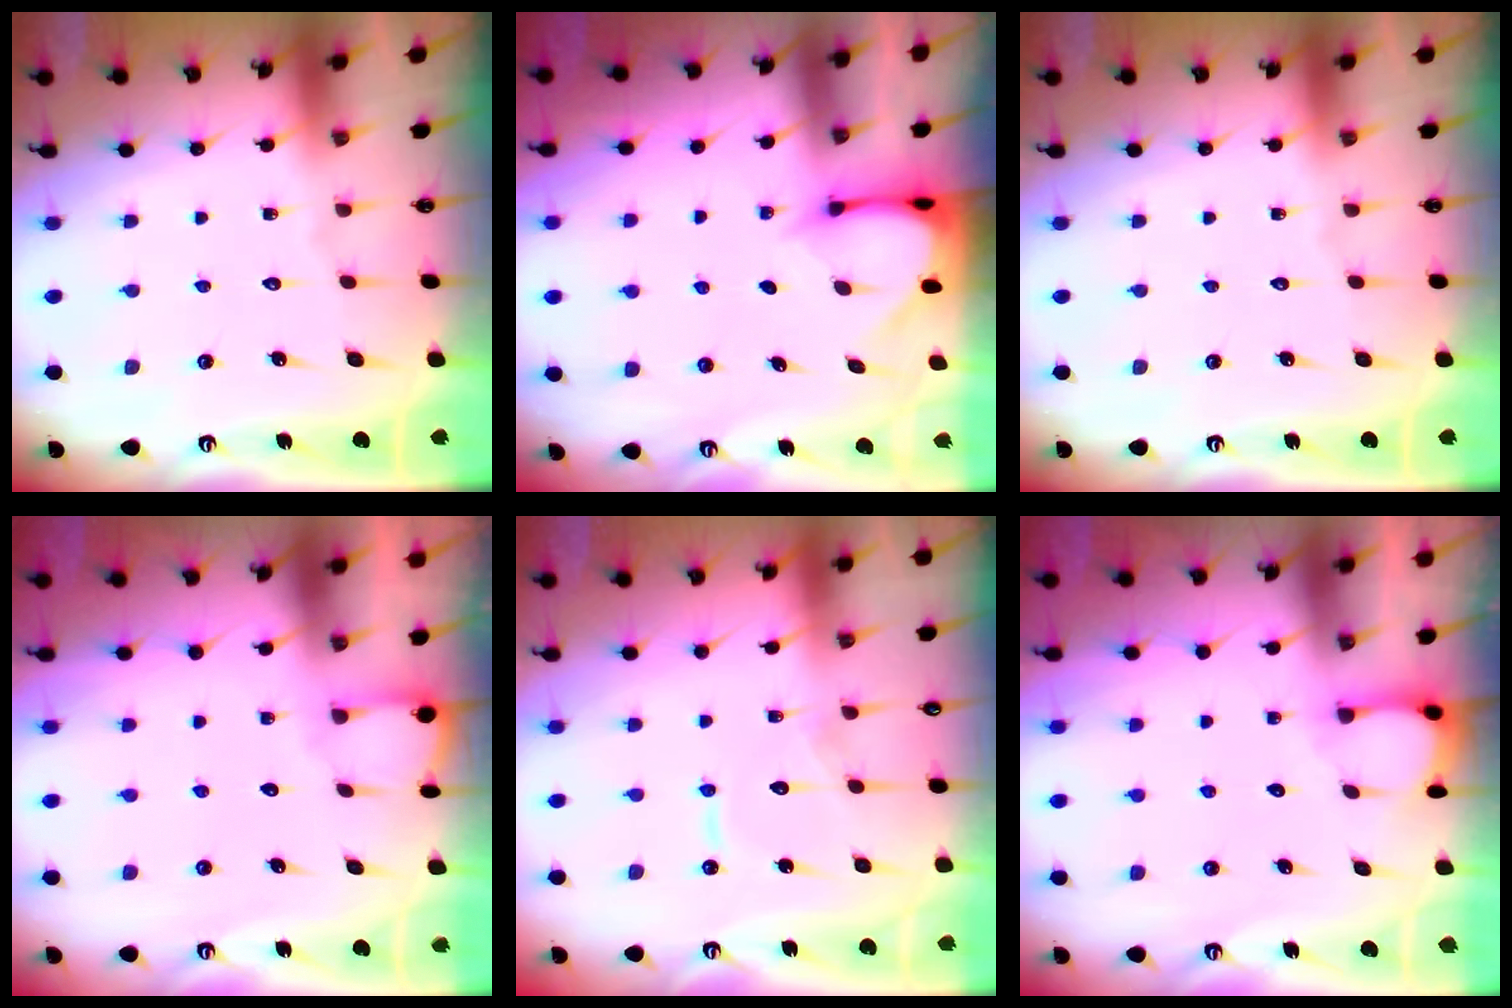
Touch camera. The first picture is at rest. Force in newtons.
{"total": 3.3, "press": 3.3, "slide": 0.3}
{"total": 0.0}
{"total": 2.0, "press": 2.0, "slide": 0.2}
{"total": 7.3, "press": 7.3, "slide": 0.6}
{"total": 2.1, "press": 2.1, "slide": 0.3}